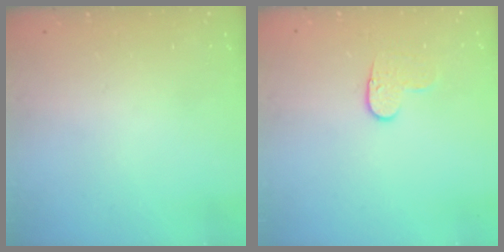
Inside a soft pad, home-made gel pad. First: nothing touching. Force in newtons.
{"total": 5.8, "press": 5.7, "slide": 0.4}